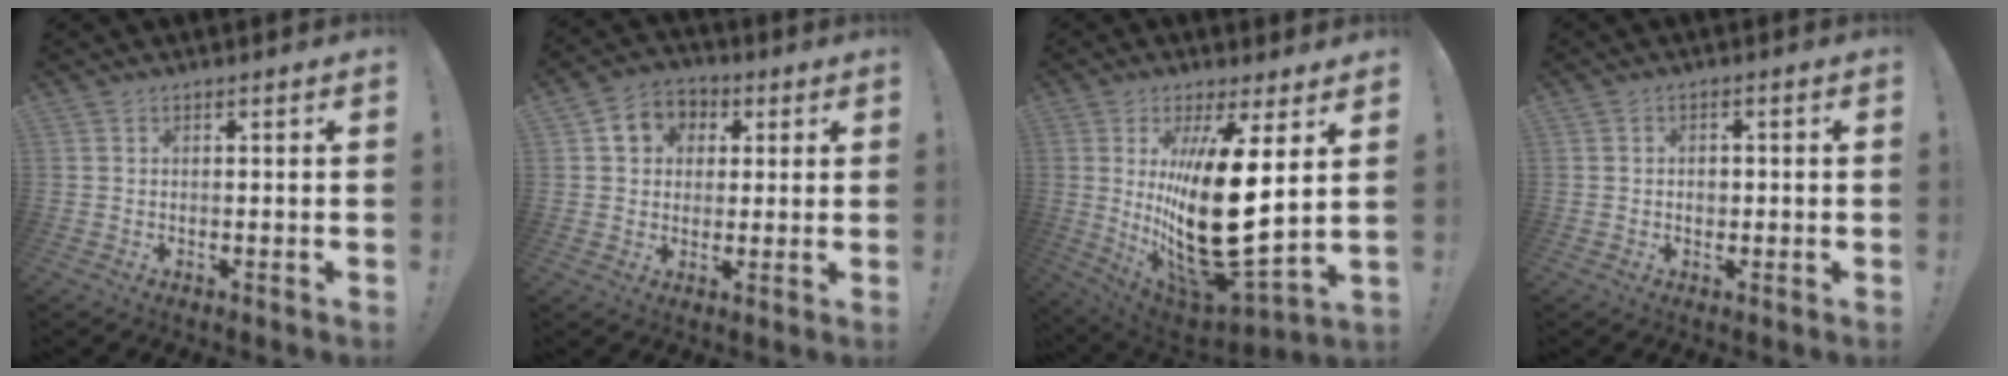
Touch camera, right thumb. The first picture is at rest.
{"total": 8.2, "force": [2.1, 7.4, 2.7], "torque": [-0.040, 0.002, 0.045]}
{"total": 24.6, "force": [4.0, 7.6, 23.0], "torque": [-0.422, -0.064, 0.068]}
{"total": 2.1, "force": [-0.7, 1.7, 1.1], "torque": [-0.006, 0.000, -0.016]}